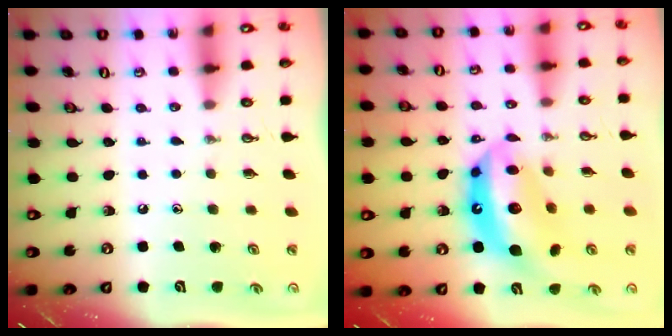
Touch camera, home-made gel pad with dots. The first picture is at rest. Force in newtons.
{"total": 15.9, "press": 15.8, "slide": 1.4}